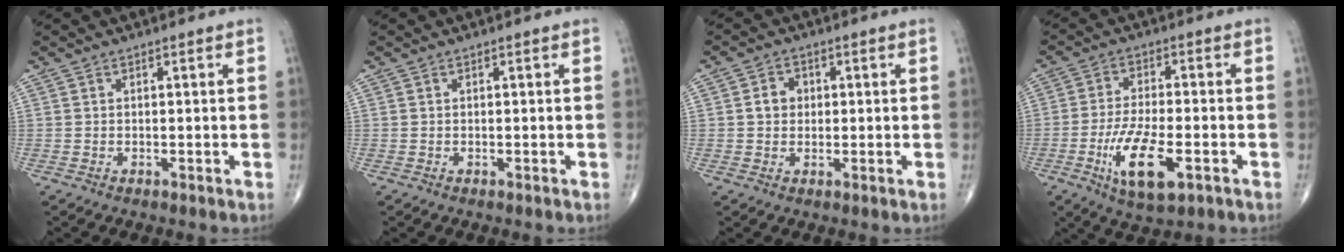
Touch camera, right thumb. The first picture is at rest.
{"total": 0.0}
{"total": 3.4, "force": [0.4, 3.0, 1.7], "torque": [-0.014, 0.007, 0.003]}
{"total": 11.3, "force": [-4.3, 4.0, 9.7], "torque": [-0.182, 0.002, -0.071]}